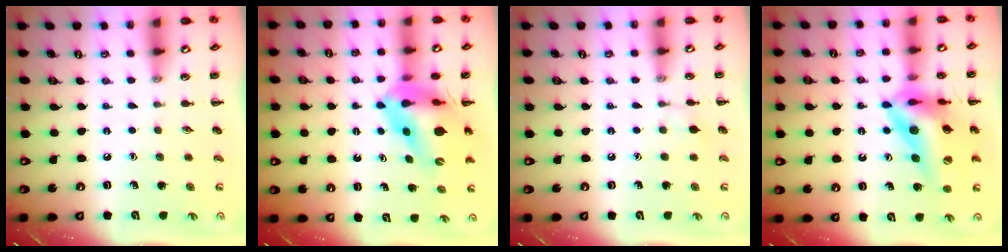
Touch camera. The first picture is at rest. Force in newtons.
{"total": 14.4, "press": 13.8, "slide": 4.3}
{"total": 4.7, "press": 4.5, "slide": 1.2}
{"total": 17.0, "press": 16.1, "slide": 5.3}